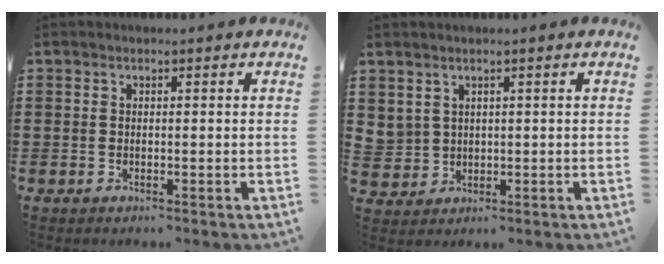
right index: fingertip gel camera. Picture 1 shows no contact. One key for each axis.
{"total": 2.3, "fx": 1.3, "fy": 1.9, "fz": 0.2, "tx": -0.015, "ty": 0.008, "tz": 0.025}